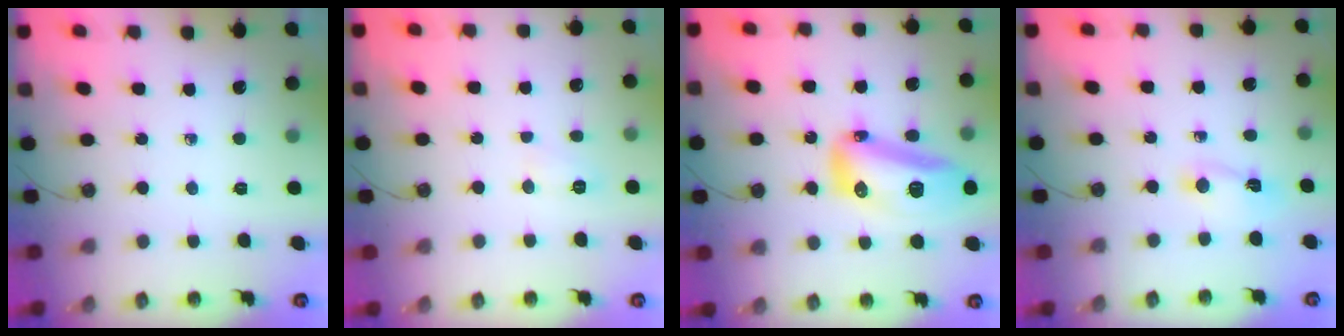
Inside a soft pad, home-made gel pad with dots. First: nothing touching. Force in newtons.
{"total": 5.5, "press": 5.5, "slide": 0.7}
{"total": 26.2, "press": 20.4, "slide": 16.5}
{"total": 2.1, "press": 2.1, "slide": 0.3}